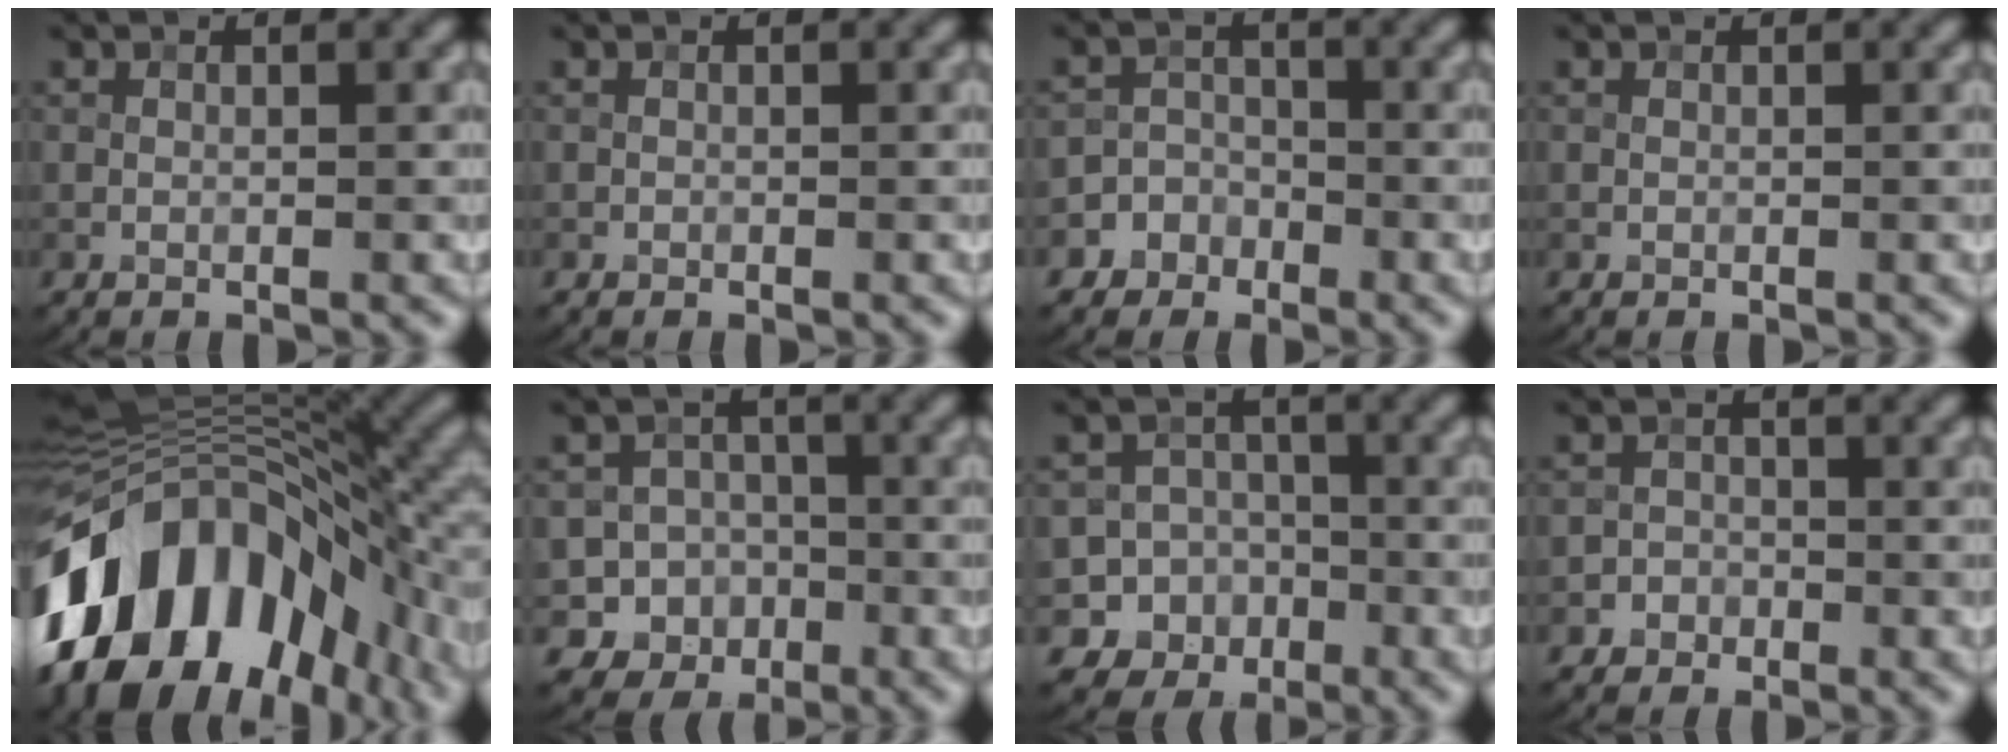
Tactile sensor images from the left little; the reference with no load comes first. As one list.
[{"total": 0.0}, {"total": 3.8, "force": [-2.2, 3.1, -0.2], "torque": [0.045, 0.002, -0.050]}, {"total": 0.0}, {"total": 17.6, "force": [-6.9, 10.6, 12.3], "torque": [-0.230, 0.005, -0.126]}, {"total": 7.3, "force": [-3.0, 6.6, 1.0], "torque": [0.004, 0.001, -0.070]}, {"total": 9.0, "force": [-3.9, 8.0, 1.0], "torque": [-0.002, -0.010, -0.079]}, {"total": 2.3, "force": [-1.3, 1.9, -0.1], "torque": [0.032, 0.006, -0.031]}]